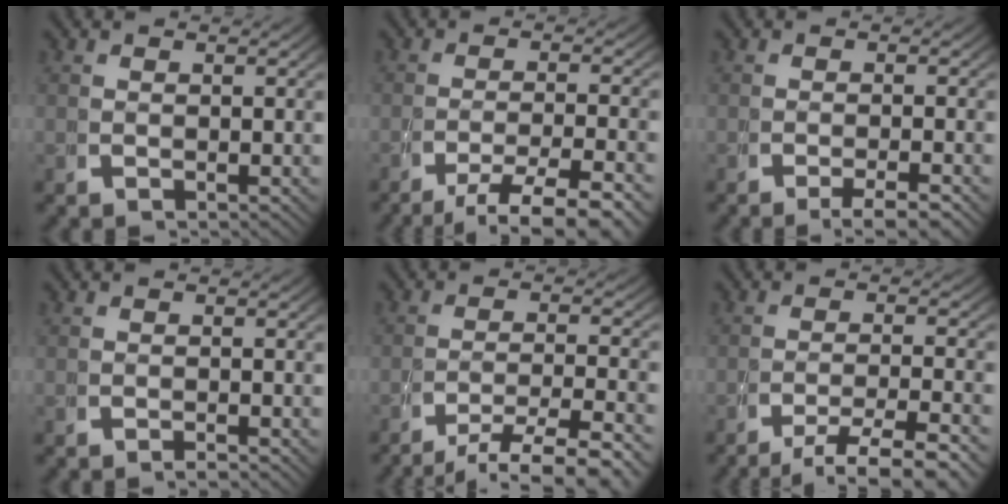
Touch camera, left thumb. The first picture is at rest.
{"total": 5.9, "force": [-3.6, 2.3, 4.1], "torque": [-0.064, -0.011, -0.048]}
{"total": 2.7, "force": [-2.0, 0.5, 1.7], "torque": [-0.030, 0.000, -0.034]}
{"total": 0.7, "force": [-0.7, 0.1, 0.3], "torque": [-0.003, 0.003, -0.016]}
{"total": 5.8, "force": [-3.5, 2.4, 3.9], "torque": [-0.060, -0.012, -0.049]}
{"total": 5.2, "force": [-3.2, 2.0, 3.6], "torque": [-0.056, -0.010, -0.044]}